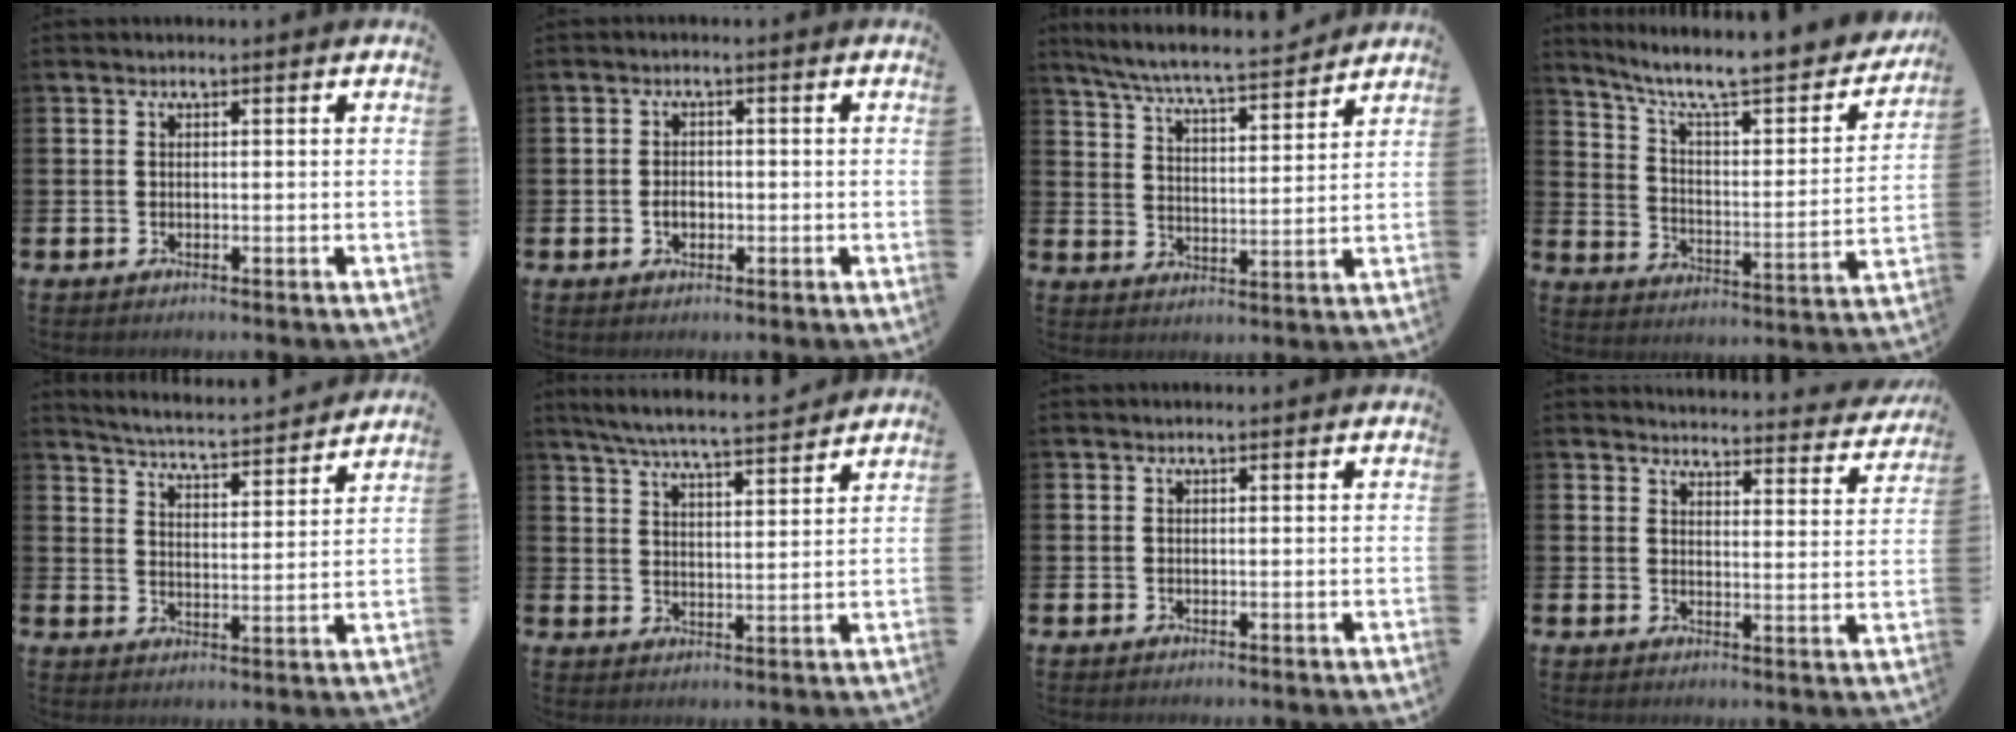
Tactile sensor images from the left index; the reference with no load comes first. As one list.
[{"total": 2.0, "force": [-0.4, 1.4, 1.3], "torque": [-0.013, 0.000, -0.013]}, {"total": 6.9, "force": [6.5, 0.1, 2.3], "torque": [-0.073, -0.045, 0.112]}, {"total": 8.8, "force": [7.2, 2.0, 4.7], "torque": [-0.109, -0.057, 0.112]}, {"total": 4.9, "force": [4.8, -0.1, 0.7], "torque": [-0.035, -0.043, 0.079]}, {"total": 6.3, "force": [6.1, 0.1, 1.9], "torque": [-0.052, -0.040, 0.105]}, {"total": 0.0}, {"total": 3.9, "force": [3.9, 0.4, 0.4], "torque": [-0.008, -0.037, 0.063]}]